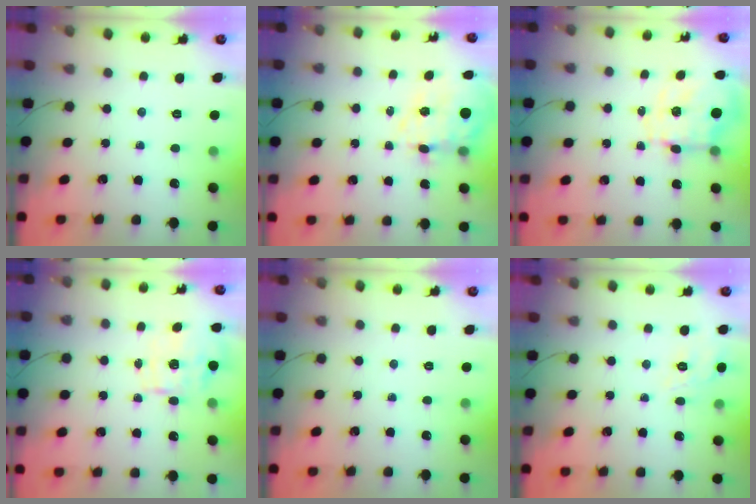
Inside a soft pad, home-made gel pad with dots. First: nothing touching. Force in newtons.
{"total": 12.5, "press": 12.1, "slide": 3.1}
{"total": 8.3, "press": 7.9, "slide": 2.4}
{"total": 1.7, "press": 1.5, "slide": 0.6}
{"total": 0.0}
{"total": 8.4, "press": 8.3, "slide": 1.5}